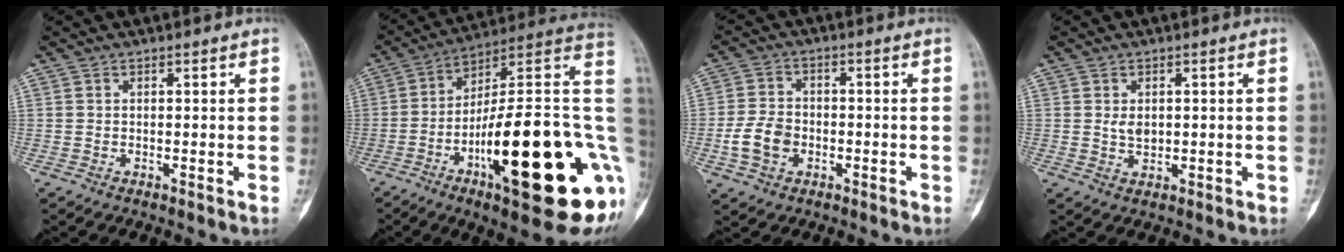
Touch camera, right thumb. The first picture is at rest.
{"total": 33.0, "force": [-6.6, 9.4, 31.0], "torque": [-0.369, 0.033, -0.099]}
{"total": 7.3, "force": [-2.2, 5.4, 4.4], "torque": [-0.072, 0.015, -0.043]}
{"total": 2.8, "force": [0.2, 2.1, 1.9], "torque": [-0.019, -0.002, 0.007]}